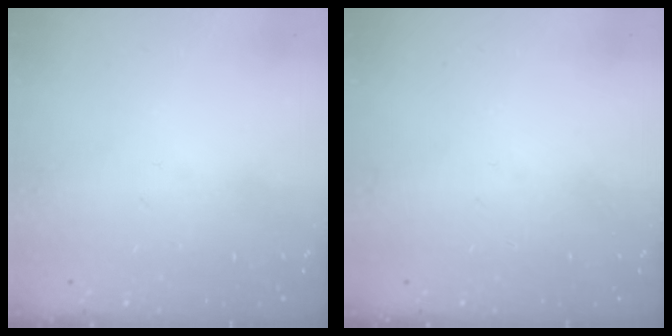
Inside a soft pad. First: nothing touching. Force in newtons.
{"total": 0.0}